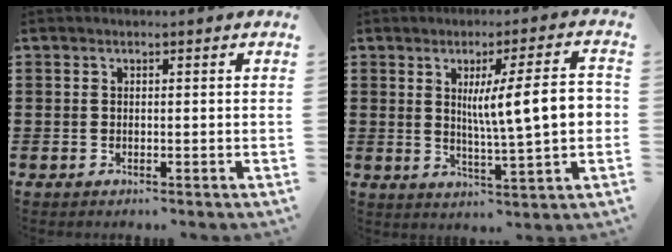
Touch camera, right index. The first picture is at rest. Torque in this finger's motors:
{"motor_torque": [1.32, -0.31, 0.53, 0.21]}